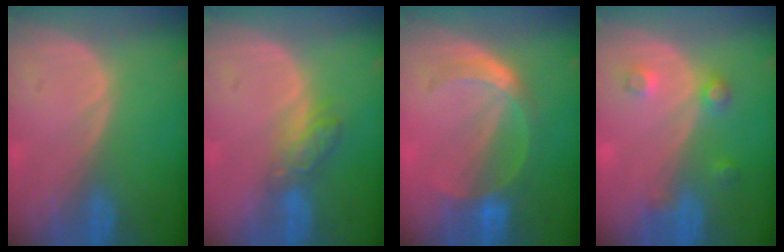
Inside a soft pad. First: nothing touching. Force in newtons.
{"total": 4.3, "press": 4.1, "slide": 1.1}
{"total": 5.4, "press": 5.2, "slide": 1.3}
{"total": 3.5, "press": 3.3, "slide": 1.2}